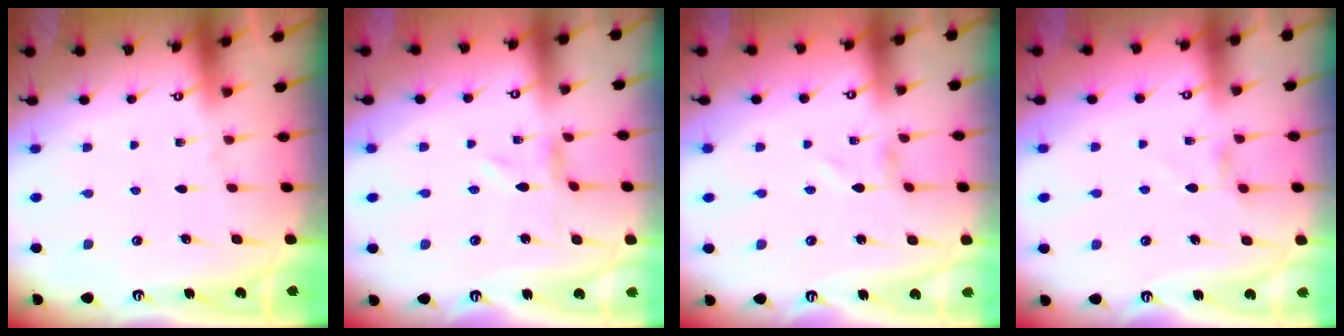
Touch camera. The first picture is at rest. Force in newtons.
{"total": 0.0}
{"total": 1.2, "press": 1.2, "slide": 0.1}
{"total": 1.8, "press": 1.8, "slide": 0.4}